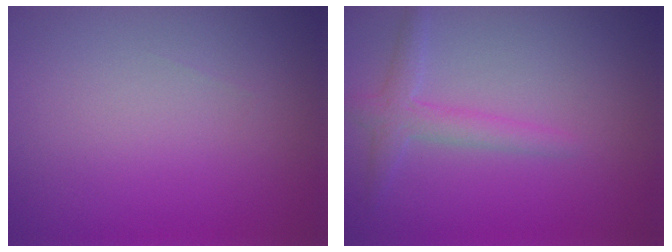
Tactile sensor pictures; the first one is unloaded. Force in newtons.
{"total": 2.2, "press": 2.2, "slide": 0.1}